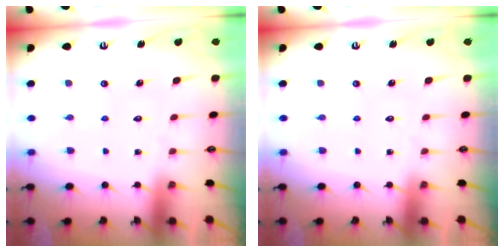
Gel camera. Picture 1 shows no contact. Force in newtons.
{"total": 0.0}